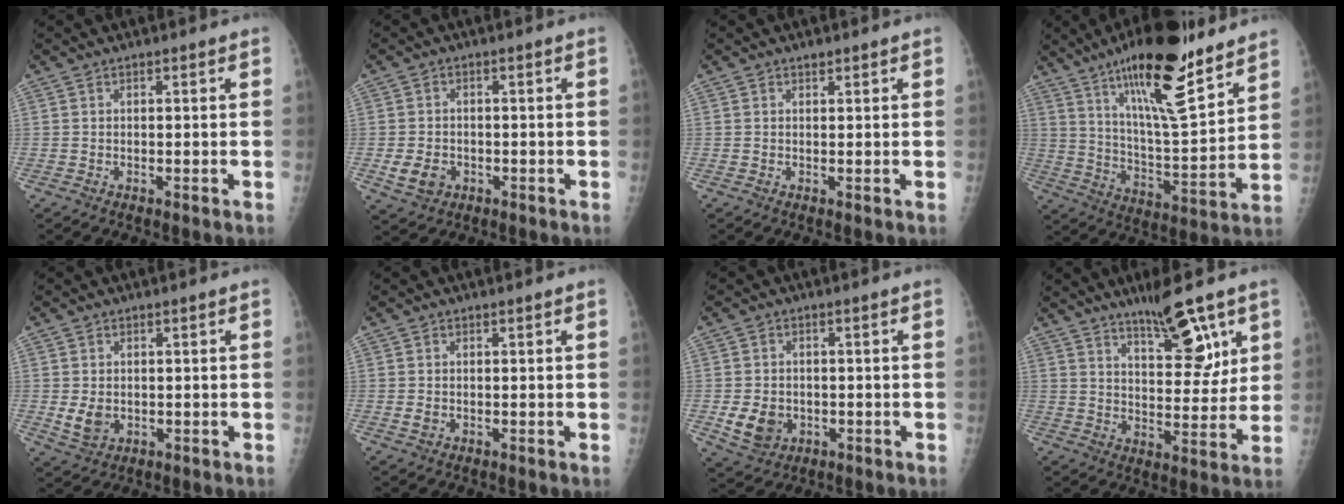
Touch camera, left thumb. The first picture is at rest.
{"total": 4.9, "force": [-1.4, 3.9, 2.5], "torque": [-0.039, 0.003, -0.018]}
{"total": 0.8, "force": [0.6, 0.3, 0.3], "torque": [-0.004, -0.003, 0.009]}
{"total": 21.4, "force": [14.4, 4.9, 15.1], "torque": [-0.227, -0.074, 0.240]}
{"total": 4.4, "force": [-0.2, 3.4, 2.7], "torque": [-0.040, -0.007, 0.008]}
{"total": 1.5, "force": [0.0, 1.2, 0.8], "torque": [-0.012, -0.001, 0.003]}
{"total": 6.5, "force": [-1.3, 5.4, 3.5], "torque": [-0.049, 0.001, -0.011]}
{"total": 13.0, "force": [7.9, 4.1, 9.4], "torque": [-0.112, -0.045, 0.126]}